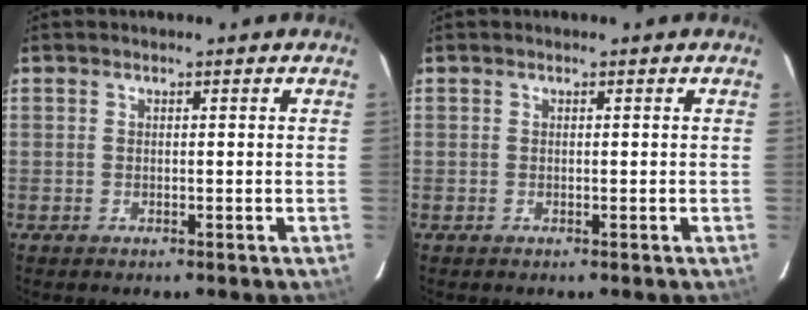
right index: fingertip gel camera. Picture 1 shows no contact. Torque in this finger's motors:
{"motor_torque": [-0.03, -0.03, 0.00, 0.00]}